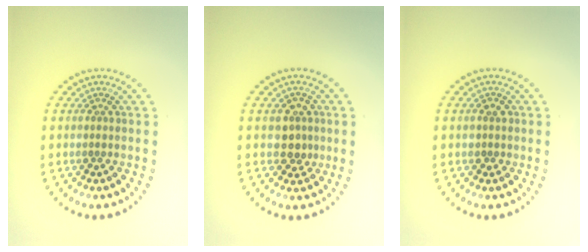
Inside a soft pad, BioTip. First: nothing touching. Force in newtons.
{"total": 2.4, "press": 2.3, "slide": 0.8}
{"total": 1.1, "press": 1.0, "slide": 0.4}